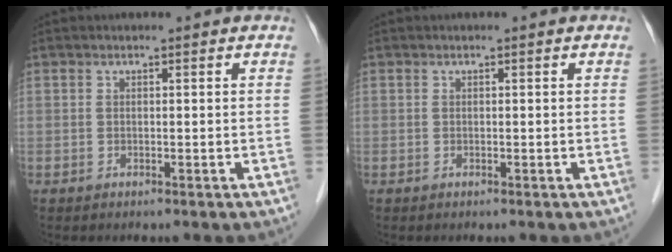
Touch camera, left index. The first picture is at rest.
{"total": 0.0}